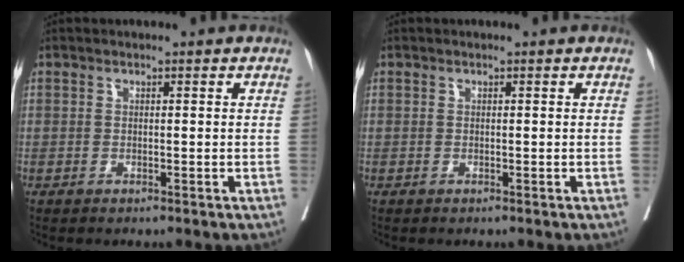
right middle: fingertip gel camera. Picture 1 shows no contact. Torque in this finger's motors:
{"motor_torque": [-0.01, 0.00, 0.00, -0.02]}